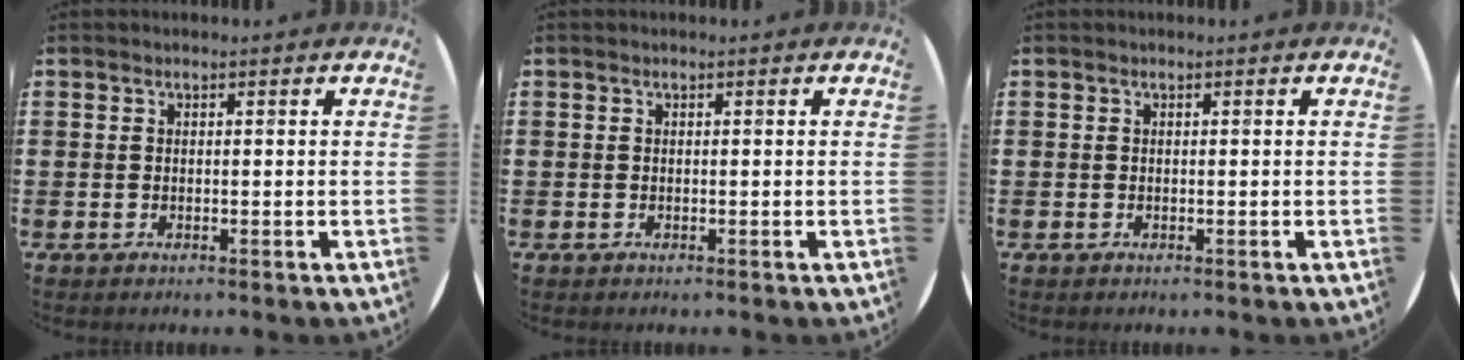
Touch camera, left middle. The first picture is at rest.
{"total": 0.0}
{"total": 0.0}